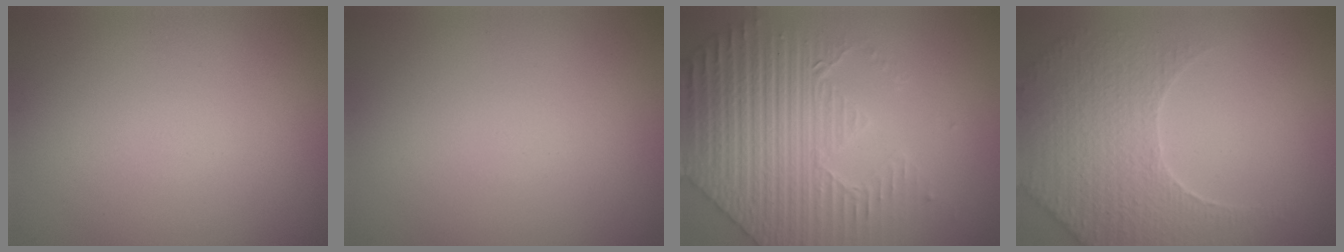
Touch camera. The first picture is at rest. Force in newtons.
{"total": 0.0}
{"total": 6.3, "press": 5.5, "slide": 3.2}
{"total": 5.0, "press": 4.6, "slide": 1.9}